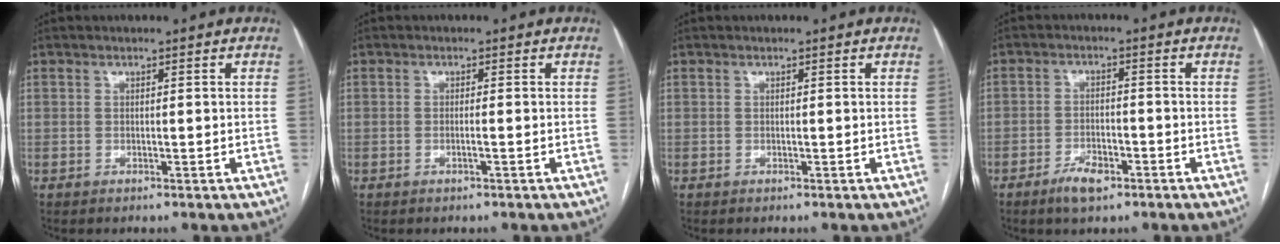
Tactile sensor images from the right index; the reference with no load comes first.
{"total": 1.0, "force": [-0.4, -0.2, 0.9], "torque": [-0.017, 0.000, -0.006]}
{"total": 0.0}
{"total": 4.4, "force": [-2.9, 1.7, 2.9], "torque": [-0.058, 0.001, -0.046]}